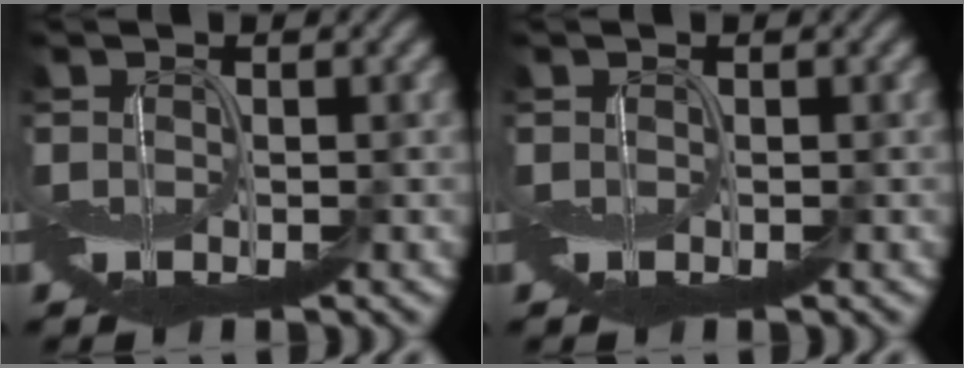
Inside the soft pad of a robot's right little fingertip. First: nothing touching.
{"total": 0.0}